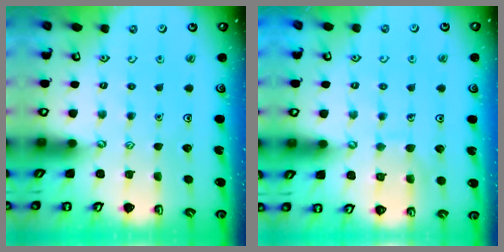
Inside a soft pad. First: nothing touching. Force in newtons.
{"total": 7.0, "press": 7.0, "slide": 0.5}